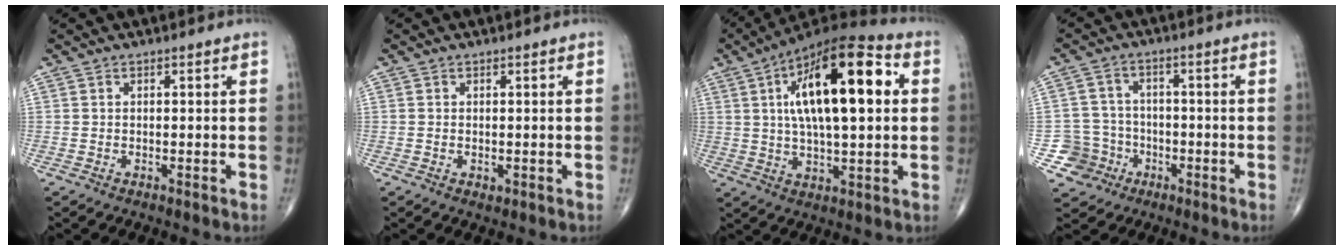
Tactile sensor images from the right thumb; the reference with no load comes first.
{"total": 0.8, "force": [0.0, 0.6, 0.5], "torque": [-0.009, -0.002, 0.002]}
{"total": 21.7, "force": [4.6, 8.1, 19.6], "torque": [-0.311, 0.017, 0.065]}
{"total": 6.6, "force": [-2.9, 5.9, -0.1], "torque": [0.038, 0.028, -0.050]}